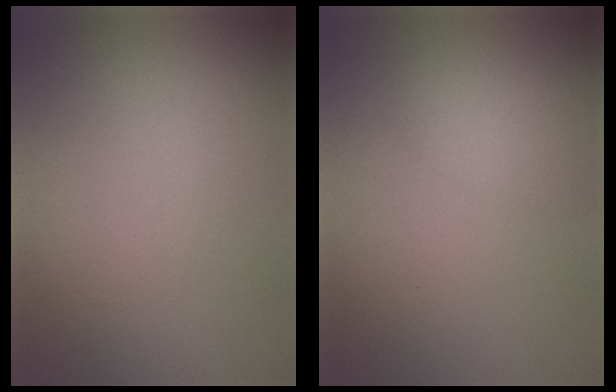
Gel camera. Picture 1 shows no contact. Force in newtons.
{"total": 1.6, "press": 1.6, "slide": 0.1}